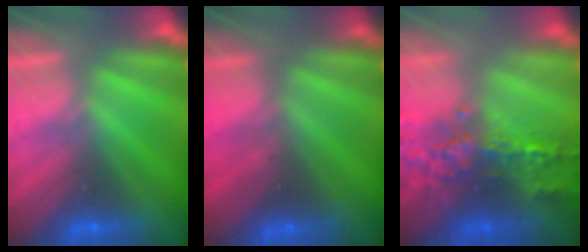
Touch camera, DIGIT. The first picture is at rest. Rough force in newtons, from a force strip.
{"total": 2.2}
{"total": 6.8}